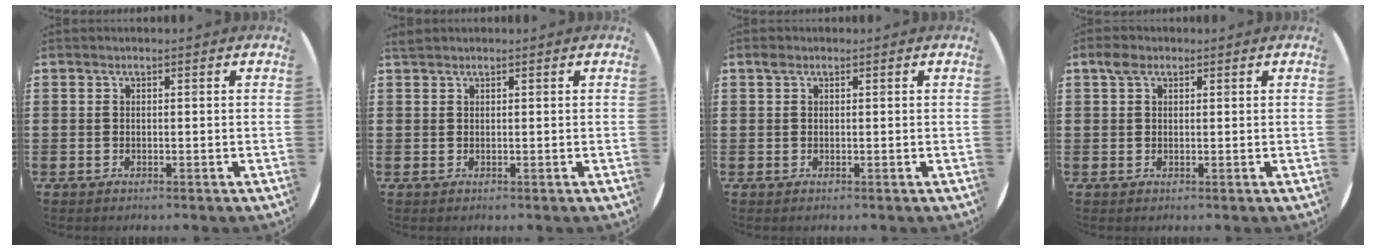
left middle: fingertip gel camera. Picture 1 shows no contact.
{"total": 0.6, "force": [0.6, 0.0, 0.0], "torque": [-0.001, 0.001, 0.013]}
{"total": 0.6, "force": [0.4, 0.4, 0.2], "torque": [0.003, 0.001, 0.005]}
{"total": 1.8, "force": [1.2, 1.1, 0.8], "torque": [-0.010, 0.002, 0.021]}